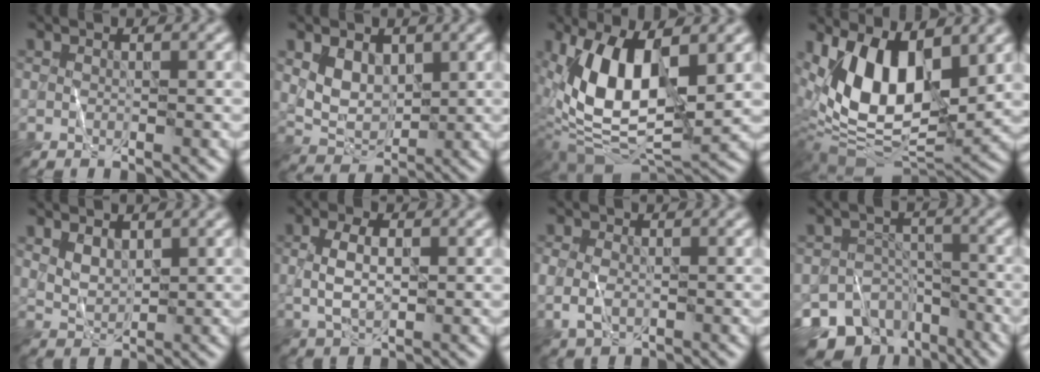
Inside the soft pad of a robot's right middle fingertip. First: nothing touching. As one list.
[{"total": 3.6, "force": [1.2, 2.5, 2.2], "torque": [-0.045, -0.008, 0.026]}, {"total": 11.5, "force": [2.1, 5.4, 9.9], "torque": [-0.186, -0.005, 0.033]}, {"total": 12.3, "force": [3.6, 6.1, 10.0], "torque": [-0.177, -0.009, 0.065]}, {"total": 2.1, "force": [1.2, 1.2, 1.2], "torque": [-0.029, -0.004, 0.031]}, {"total": 3.1, "force": [0.2, 1.5, 2.7], "torque": [-0.060, 0.002, 0.004]}, {"total": 2.5, "force": [-0.2, 1.9, 1.7], "torque": [-0.043, -0.001, -0.004]}, {"total": 10.3, "force": [-7.6, 6.1, 3.1], "torque": [-0.033, -0.008, -0.111]}]